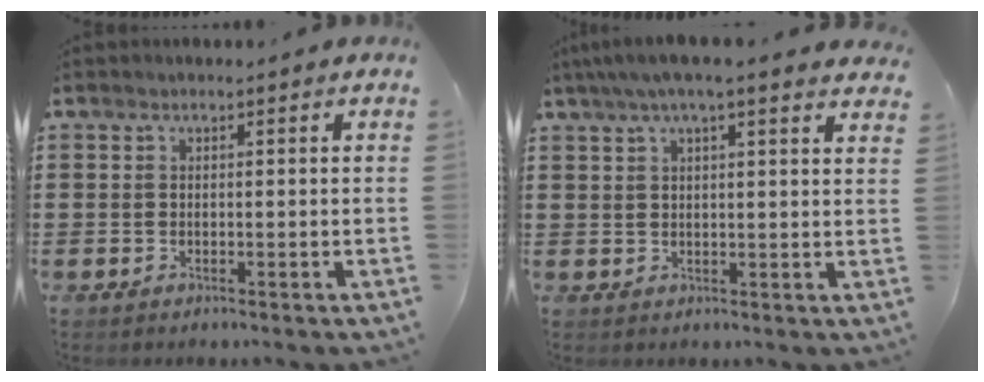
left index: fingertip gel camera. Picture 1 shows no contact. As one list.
[{"total": 4.7, "force": [3.6, 0.3, 3.0], "torque": [-0.068, 0.000, 0.063]}]